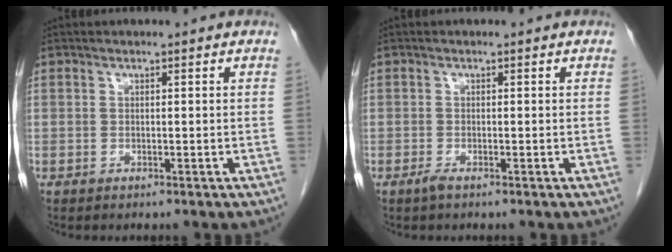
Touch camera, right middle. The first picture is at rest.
{"total": 0.9, "force": [-0.7, 0.1, 0.6], "torque": [-0.017, -0.002, -0.014]}